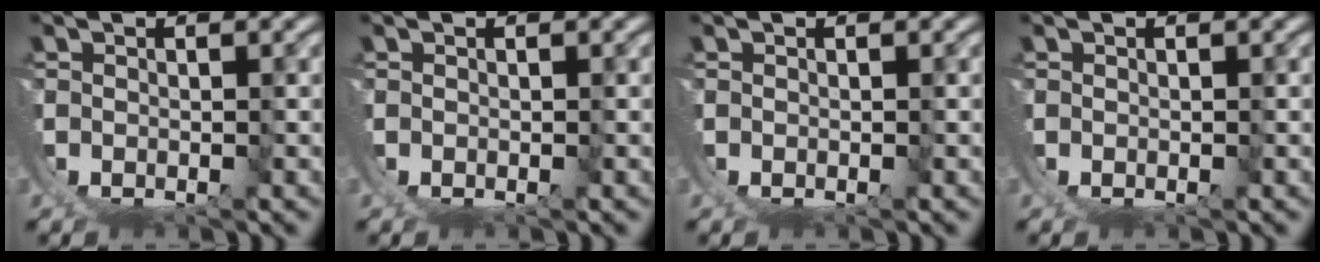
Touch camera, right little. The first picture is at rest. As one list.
[{"total": 0.0}, {"total": 0.0}, {"total": 0.0}]